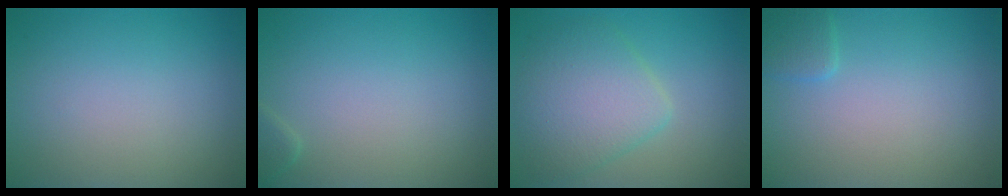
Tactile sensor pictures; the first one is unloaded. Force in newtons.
{"total": 0.8, "press": 0.8, "slide": 0.1}
{"total": 5.1, "press": 5.1, "slide": 0.1}
{"total": 1.3, "press": 1.3, "slide": 0.1}